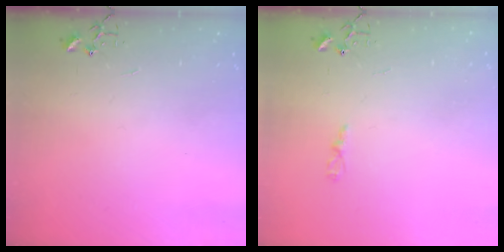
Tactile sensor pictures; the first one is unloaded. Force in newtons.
{"total": 3.2, "press": 3.1, "slide": 0.4}